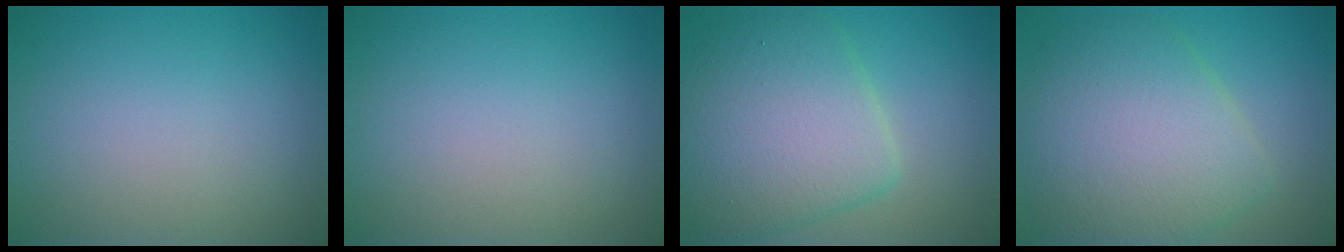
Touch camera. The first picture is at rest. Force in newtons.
{"total": 0.0}
{"total": 7.9, "press": 7.9, "slide": 0.2}
{"total": 8.2, "press": 8.2, "slide": 0.2}